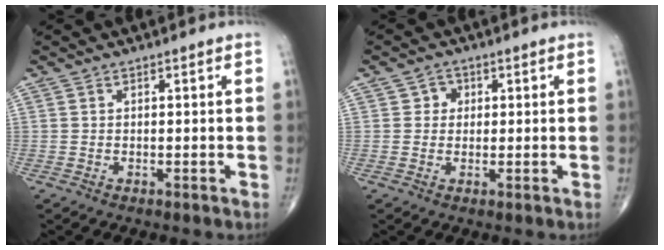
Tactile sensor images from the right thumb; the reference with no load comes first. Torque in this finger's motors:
{"motor_torque": [-0.19, -0.19, -0.12, -0.03, 0.00]}